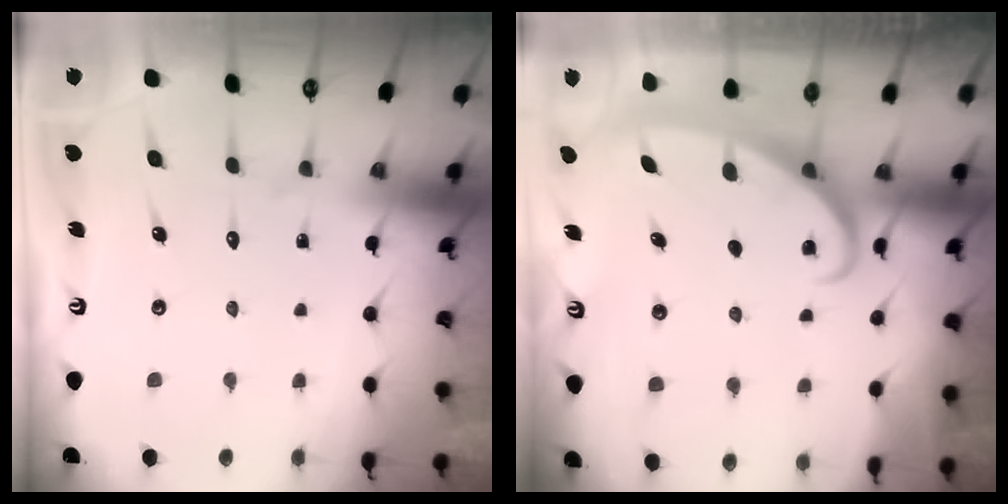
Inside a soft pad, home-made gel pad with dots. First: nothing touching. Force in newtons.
{"total": 2.7, "press": 2.7, "slide": 0.4}